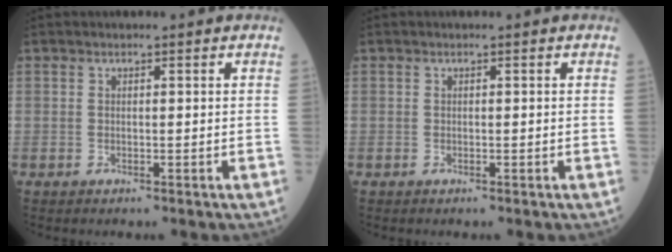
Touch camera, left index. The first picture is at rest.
{"total": 0.0}